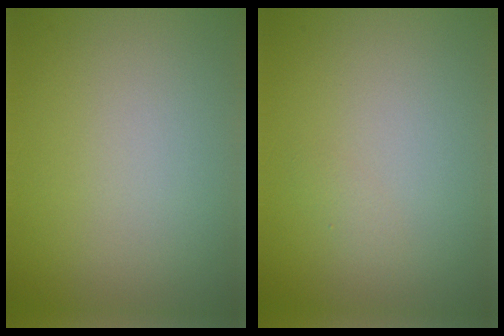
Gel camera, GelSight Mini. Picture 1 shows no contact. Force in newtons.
{"total": 0.5, "press": 0.5, "slide": 0.0}